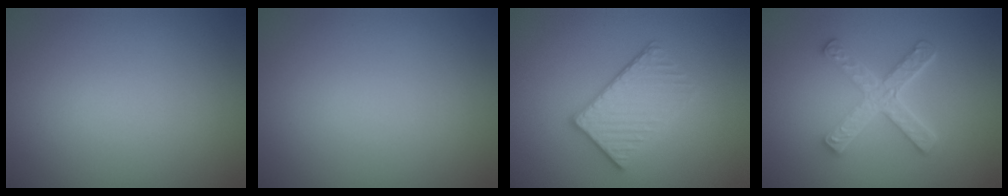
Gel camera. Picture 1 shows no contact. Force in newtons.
{"total": 0.0}
{"total": 3.8, "press": 3.2, "slide": 2.0}
{"total": 5.2, "press": 3.6, "slide": 3.7}